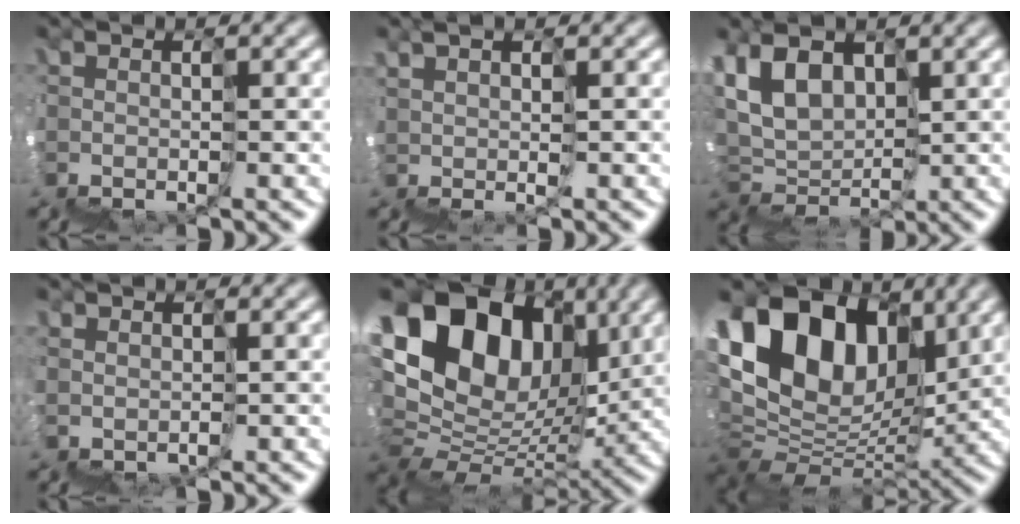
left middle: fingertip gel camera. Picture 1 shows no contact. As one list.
[{"total": 2.4, "force": [1.8, -1.3, -0.9], "torque": [0.024, 0.014, 0.033]}, {"total": 3.3, "force": [2.5, 1.2, 1.8], "torque": [-0.031, 0.025, 0.035]}, {"total": 1.4, "force": [-0.2, 1.4, -0.1], "torque": [0.004, -0.004, 0.003]}, {"total": 11.7, "force": [7.1, 6.8, 6.2], "torque": [-0.099, 0.058, 0.122]}, {"total": 10.0, "force": [7.0, 4.9, 5.2], "torque": [-0.084, 0.049, 0.120]}]